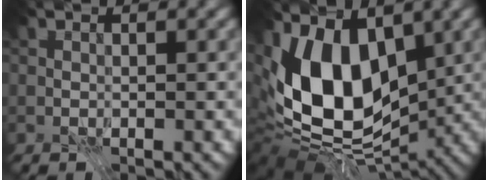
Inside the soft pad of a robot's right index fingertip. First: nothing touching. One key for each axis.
{"total": 12.7, "fx": 0.5, "fy": 7.9, "fz": 9.9, "tx": -0.179, "ty": -0.013, "tz": -0.007}